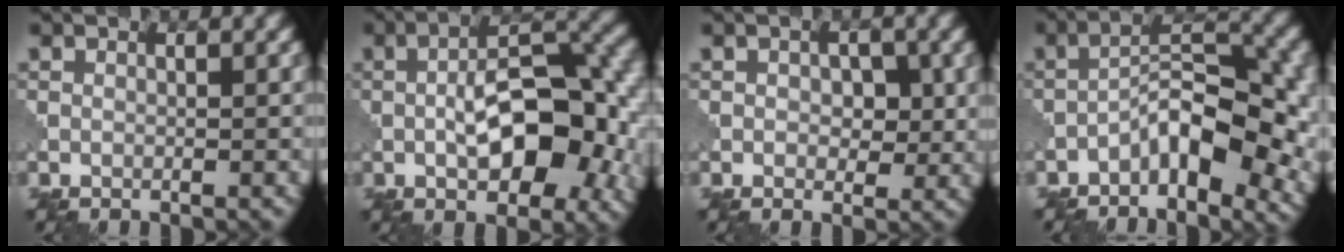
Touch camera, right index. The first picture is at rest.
{"total": 10.7, "force": [-1.6, 5.1, 9.3], "torque": [-0.139, 0.006, -0.027]}
{"total": 2.6, "force": [0.3, 1.7, 2.0], "torque": [-0.029, -0.003, 0.005]}
{"total": 9.2, "force": [-3.7, 3.7, 7.6], "torque": [-0.114, 0.018, -0.069]}